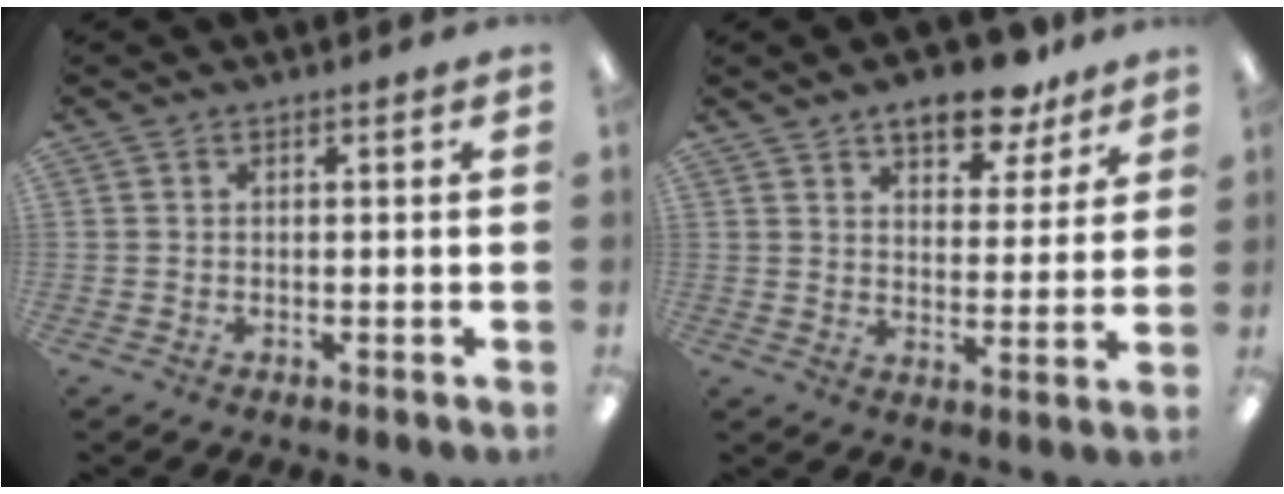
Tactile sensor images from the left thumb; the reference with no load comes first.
{"total": 10.1, "force": [7.8, 4.1, 5.0], "torque": [-0.056, -0.044, 0.132]}